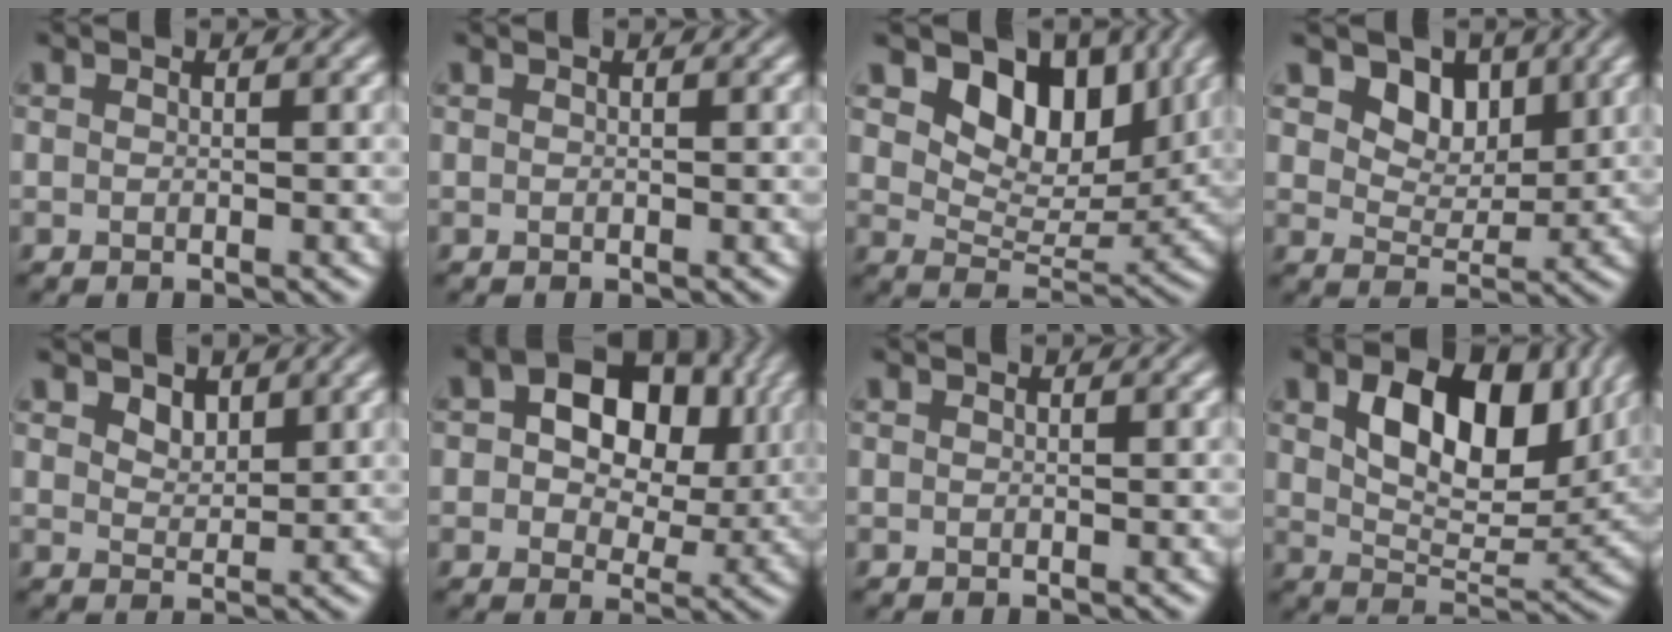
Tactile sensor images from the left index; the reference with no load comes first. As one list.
[{"total": 0.0}, {"total": 8.7, "force": [4.4, 5.3, 5.2], "torque": [-0.078, -0.015, 0.069]}, {"total": 4.8, "force": [2.6, 3.2, 2.4], "torque": [-0.046, -0.024, 0.047]}, {"total": 1.8, "force": [1.2, 1.0, 0.7], "torque": [-0.018, -0.004, 0.021]}, {"total": 11.1, "force": [2.6, 7.8, 7.4], "torque": [-0.093, 0.036, 0.025]}, {"total": 0.0}, {"total": 10.1, "force": [3.7, 5.7, 7.5], "torque": [-0.119, -0.004, 0.064]}]